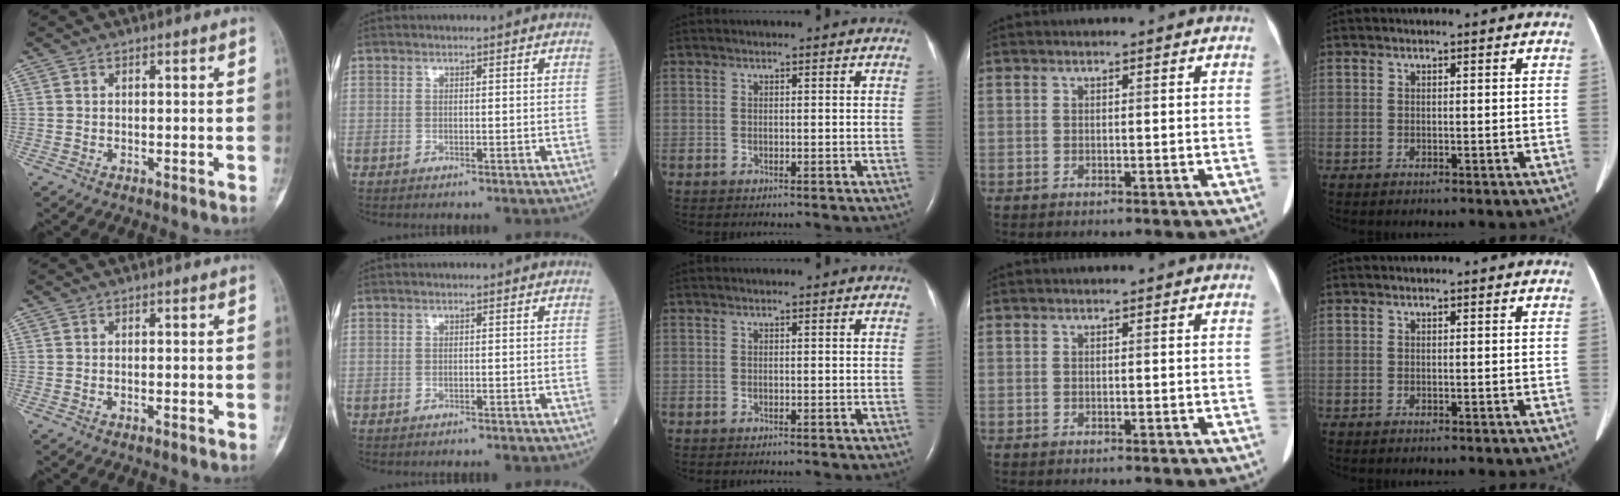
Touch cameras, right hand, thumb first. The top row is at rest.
{"thumb": {"total": 0.8, "force": [-0.3, 0.3, 0.7], "torque": [-0.010, 0.004, -0.002]}, "index": {"total": 1.7, "force": [-1.7, 0.2, 0.4], "torque": [-0.010, -0.004, -0.019]}}